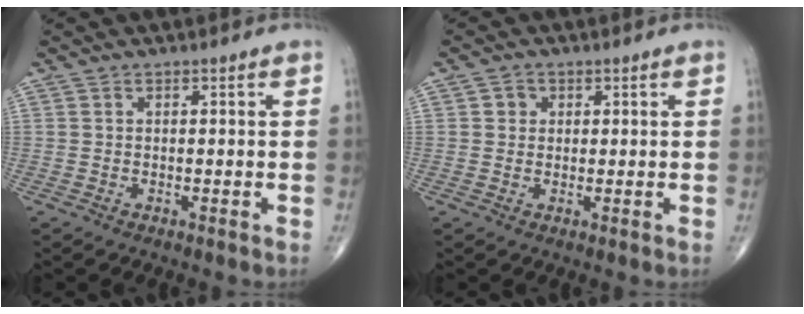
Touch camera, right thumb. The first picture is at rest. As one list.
[{"total": 2.1, "force": [0.6, 1.9, 0.7], "torque": [0.000, 0.000, 0.005]}]